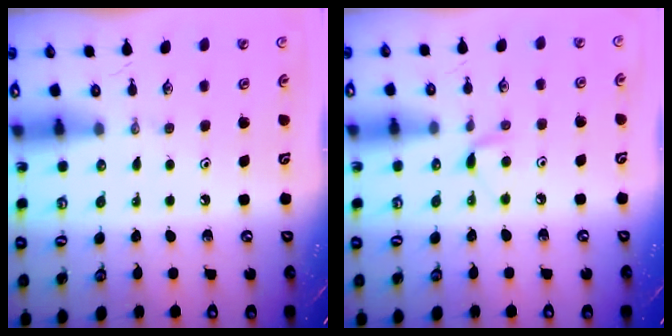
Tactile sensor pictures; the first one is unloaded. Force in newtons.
{"total": 5.6, "press": 5.5, "slide": 0.7}